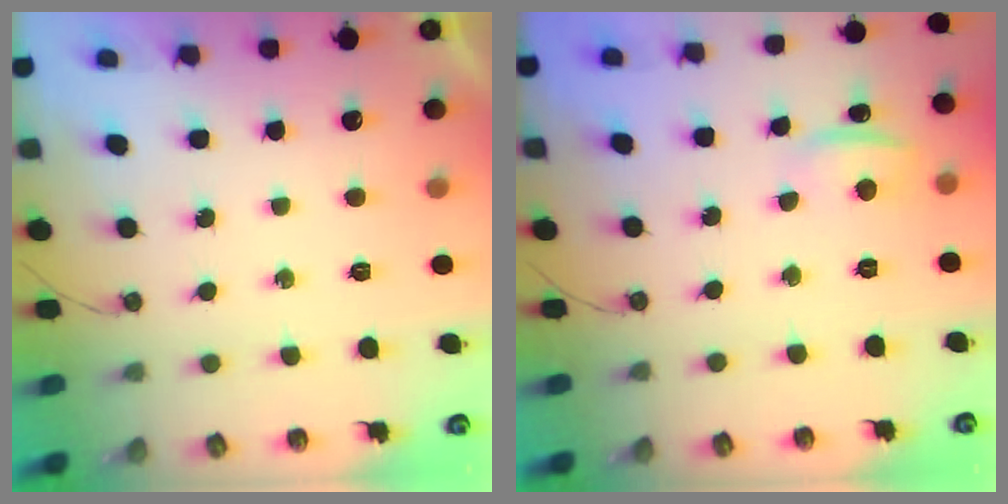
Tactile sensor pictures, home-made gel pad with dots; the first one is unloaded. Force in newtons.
{"total": 1.5, "press": 1.3, "slide": 0.7}